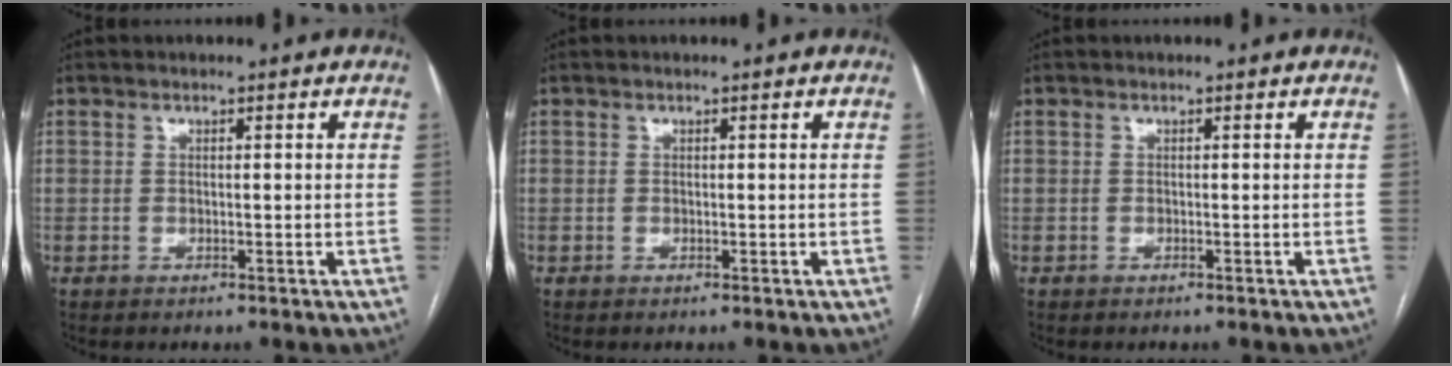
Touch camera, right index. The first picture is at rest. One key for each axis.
{"total": 0.0}
{"total": 0.0}